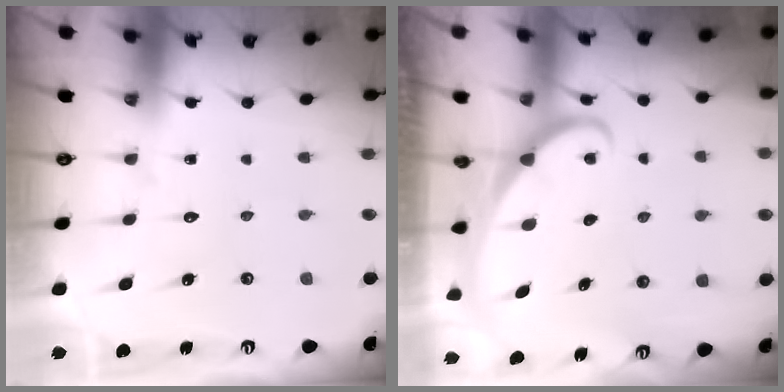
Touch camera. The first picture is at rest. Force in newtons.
{"total": 1.7, "press": 1.7, "slide": 0.1}